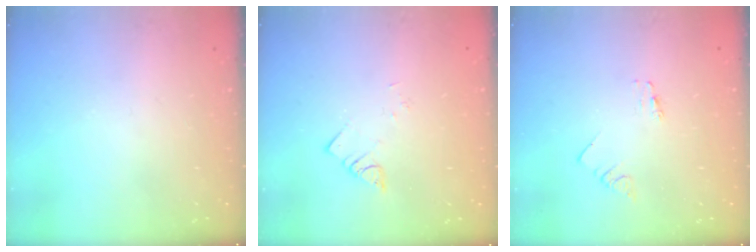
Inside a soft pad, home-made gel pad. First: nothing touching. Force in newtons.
{"total": 1.9, "press": 1.9, "slide": 0.2}
{"total": 0.0}